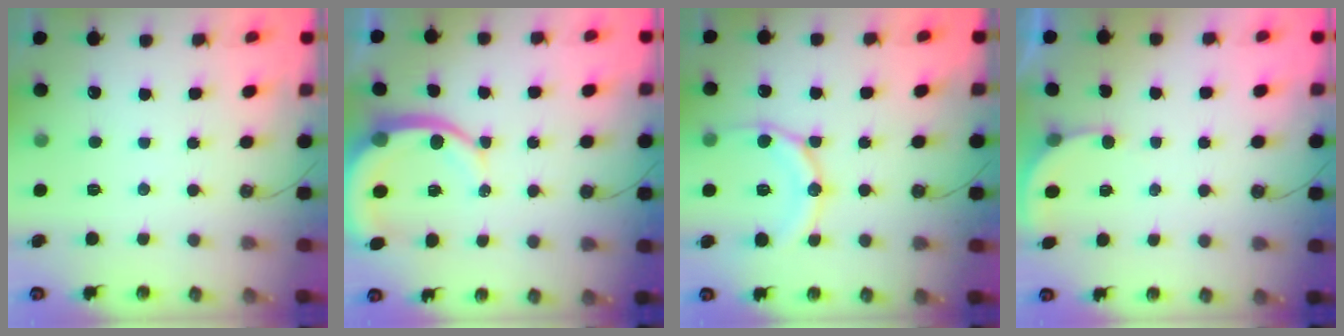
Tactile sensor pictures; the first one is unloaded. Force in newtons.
{"total": 9.5, "press": 9.4, "slide": 1.0}
{"total": 13.3, "press": 13.2, "slide": 1.5}
{"total": 2.4, "press": 2.4, "slide": 0.3}